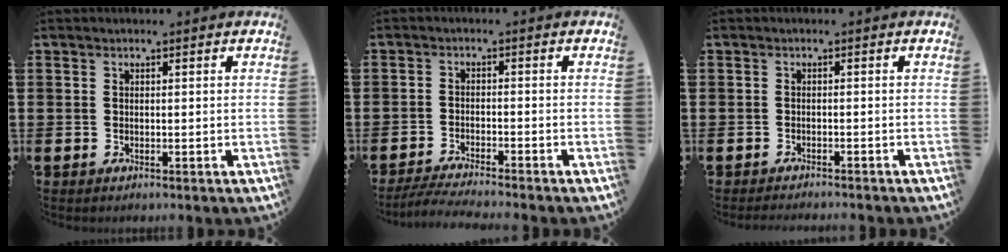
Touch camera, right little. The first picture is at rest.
{"total": 2.8, "force": [-2.6, -0.2, 1.0], "torque": [-0.016, 0.000, -0.050]}
{"total": 0.9, "force": [-0.9, -0.2, 0.1], "torque": [-0.002, -0.001, -0.019]}